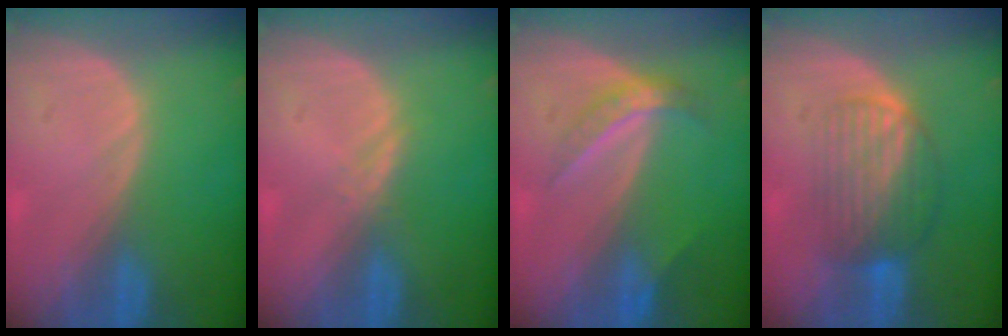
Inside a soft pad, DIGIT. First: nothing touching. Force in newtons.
{"total": 1.1, "press": 1.1, "slide": 0.1}
{"total": 4.6, "press": 4.1, "slide": 2.1}
{"total": 6.6, "press": 6.3, "slide": 1.9}